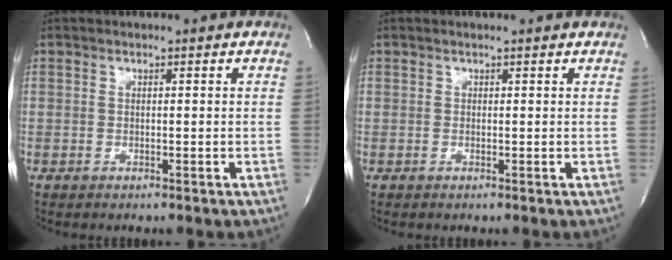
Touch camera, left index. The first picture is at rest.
{"total": 1.0, "force": [0.9, 0.0, 0.3], "torque": [-0.011, 0.003, 0.007]}